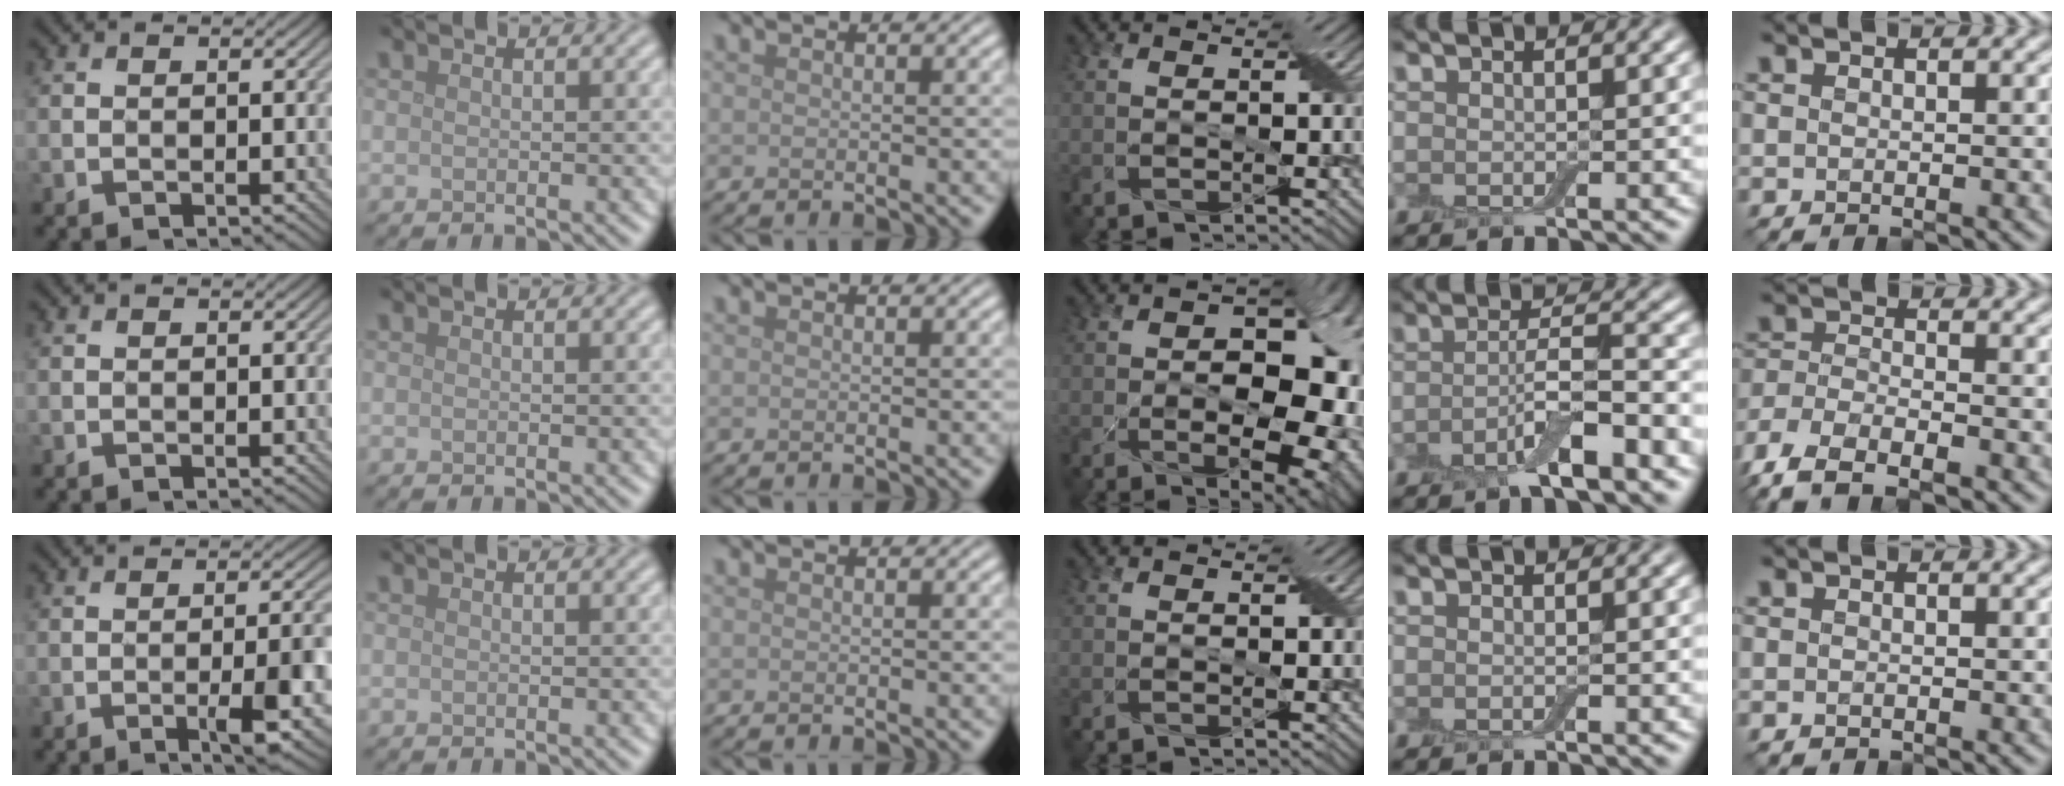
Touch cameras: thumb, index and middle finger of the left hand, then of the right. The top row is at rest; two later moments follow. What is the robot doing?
{"motion": "peel", "object": "adhesive wrap"}